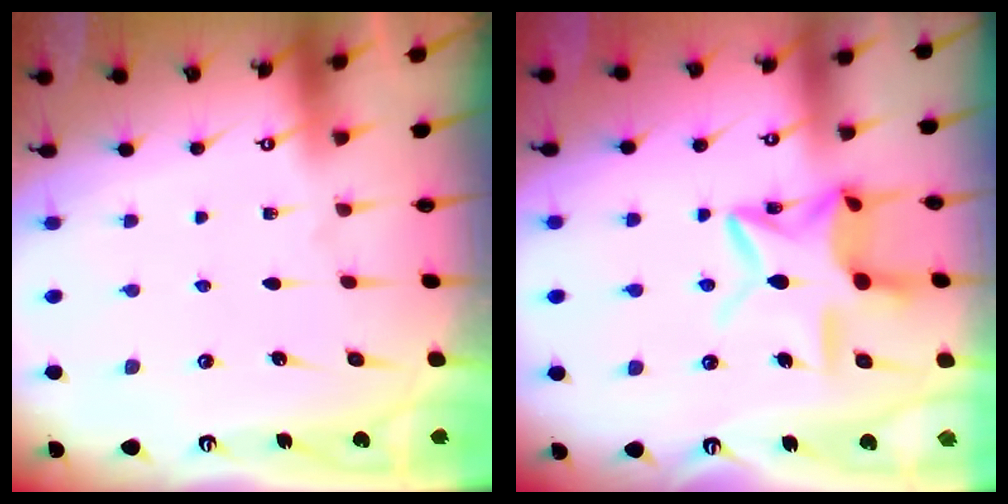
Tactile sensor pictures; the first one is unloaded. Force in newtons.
{"total": 15.2, "press": 15.2, "slide": 1.1}